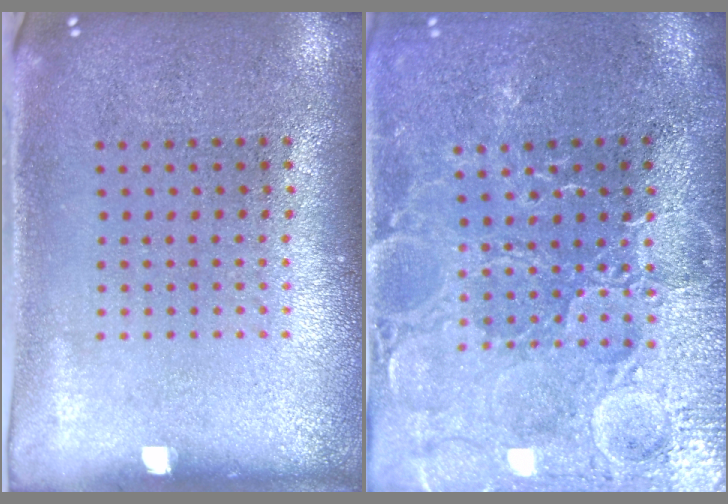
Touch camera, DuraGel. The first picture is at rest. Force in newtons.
{"total": 3.7, "press": 3.6, "slide": 0.7}